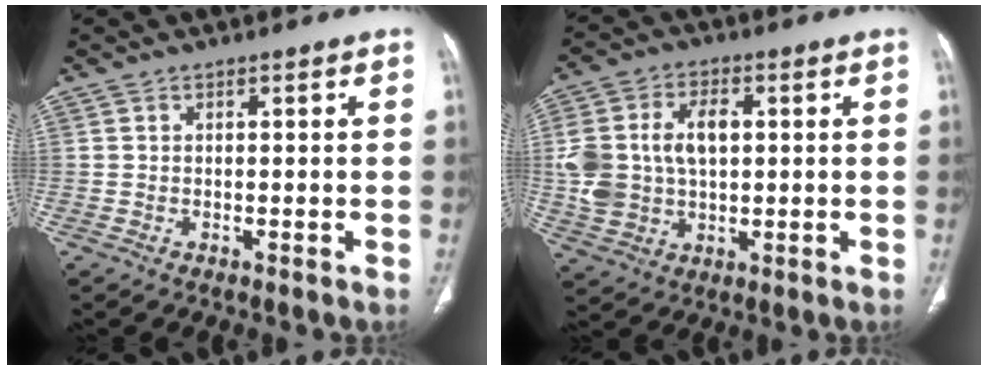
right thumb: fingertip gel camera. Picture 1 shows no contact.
{"total": 13.2, "force": [1.2, 8.9, 9.7], "torque": [-0.183, 0.014, 0.031]}